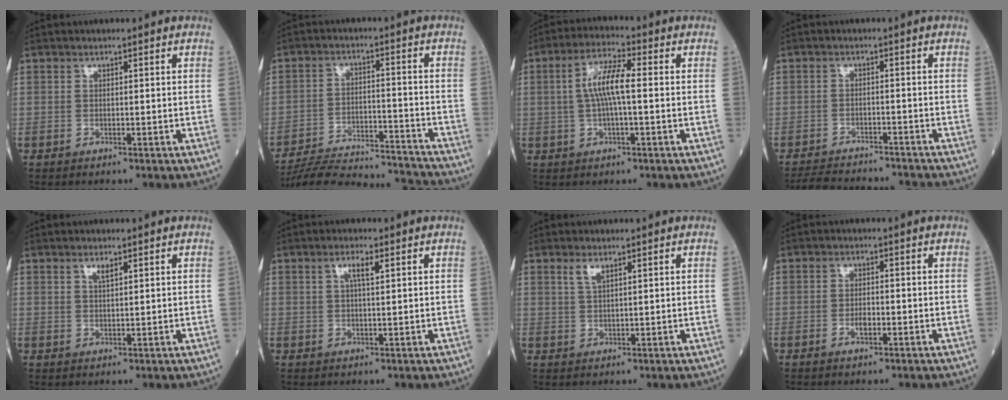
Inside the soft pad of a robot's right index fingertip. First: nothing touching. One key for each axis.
{"total": 17.2, "fx": -16.8, "fy": 0.6, "fz": 3.7, "tx": -0.083, "ty": -0.003, "tz": -0.250}
{"total": 6.9, "fx": 0.3, "fy": 1.2, "fz": 6.7, "tx": -0.138, "ty": 0.015, "tz": 0.002}
{"total": 9.7, "fx": -9.3, "fy": 1.5, "fz": 2.2, "tx": -0.044, "ty": -0.003, "tz": -0.133}
{"total": 1.5, "fx": 1.0, "fy": 0.2, "fz": 1.1, "tx": -0.022, "ty": -0.001, "tz": 0.019}
{"total": 2.5, "fx": 1.0, "fy": 0.2, "fz": 2.2, "tx": -0.044, "ty": 0.002, "tz": 0.017}
{"total": 2.1, "fx": 1.4, "fy": 0.4, "fz": 1.5, "tx": -0.034, "ty": -0.001, "tz": 0.030}
{"total": 2.0, "fx": -0.8, "fy": 0.7, "fz": 1.7, "tx": -0.031, "ty": 0.002, "tz": -0.014}